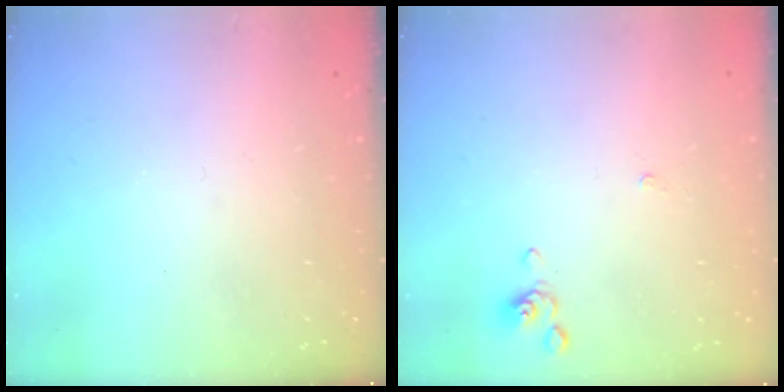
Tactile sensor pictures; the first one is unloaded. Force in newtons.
{"total": 0.0}